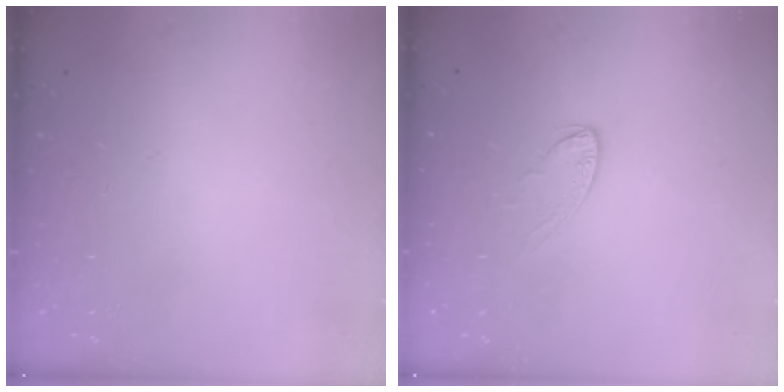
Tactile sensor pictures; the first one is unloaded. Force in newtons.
{"total": 5.6, "press": 5.5, "slide": 0.5}